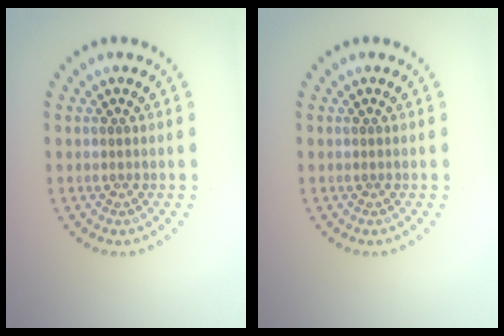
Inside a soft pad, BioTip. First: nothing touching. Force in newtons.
{"total": 0.0}